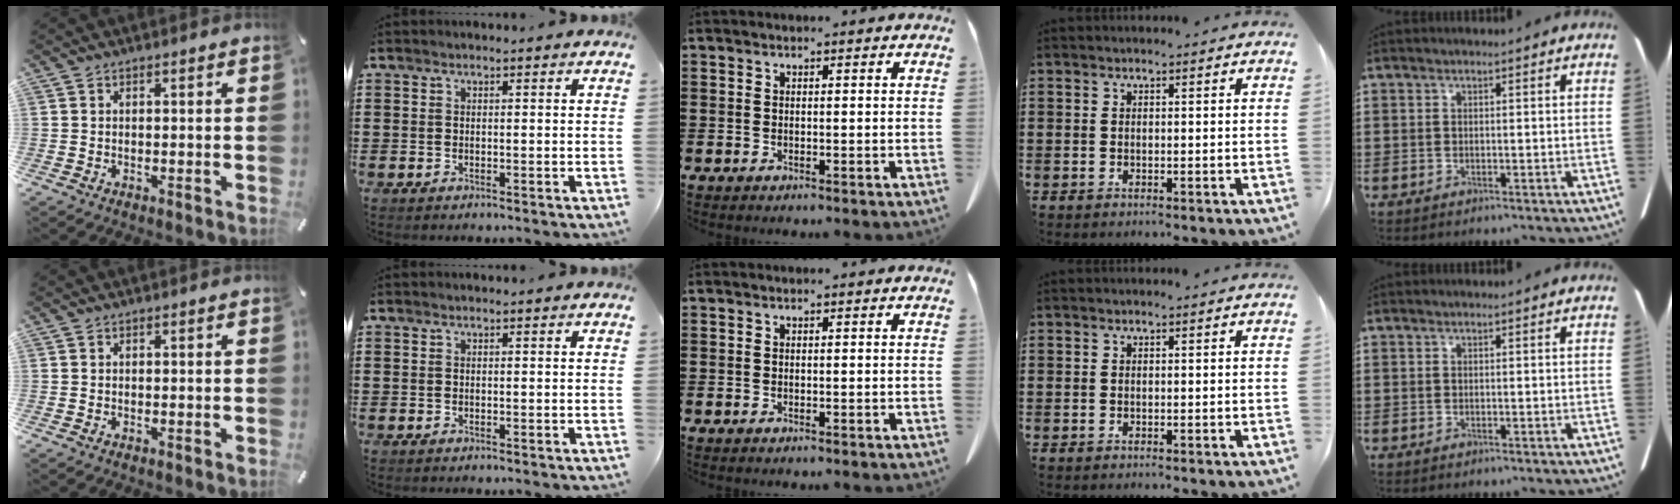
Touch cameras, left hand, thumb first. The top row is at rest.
{}